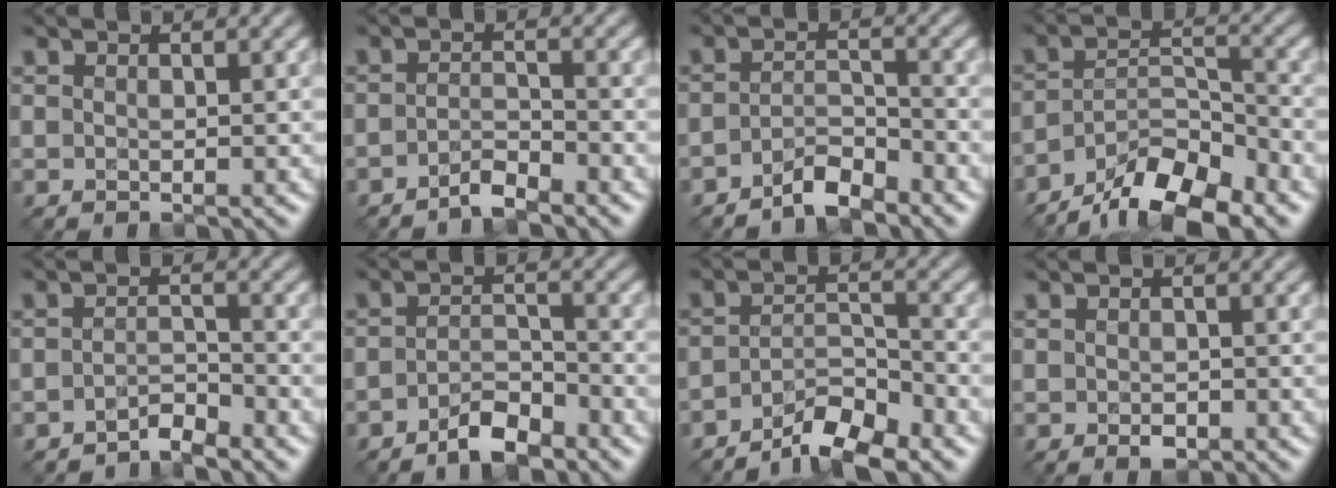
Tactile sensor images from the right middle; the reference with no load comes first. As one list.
[{"total": 1.9, "force": [-1.7, 0.3, 0.9], "torque": [-0.017, 0.007, -0.035]}, {"total": 2.9, "force": [-2.4, 0.7, 1.5], "torque": [-0.026, 0.009, -0.048]}, {"total": 8.4, "force": [-6.4, 2.8, 4.8], "torque": [-0.072, 0.002, -0.118]}, {"total": 1.9, "force": [-1.7, 0.5, 0.7], "torque": [-0.014, 0.008, -0.034]}, {"total": 3.2, "force": [-2.4, 1.0, 1.8], "torque": [-0.032, 0.009, -0.047]}, {"total": 4.8, "force": [-3.7, 1.4, 2.8], "torque": [-0.048, 0.002, -0.069]}, {"total": 1.3, "force": [-0.6, 0.7, 0.9], "torque": [-0.015, -0.001, -0.009]}]